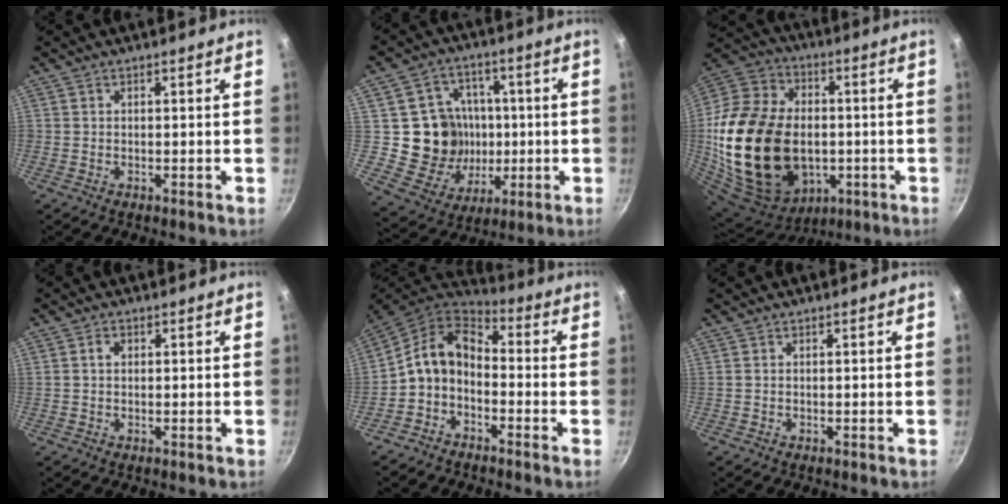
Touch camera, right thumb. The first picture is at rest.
{"total": 14.8, "force": [0.2, 13.7, 5.7], "torque": [-0.056, 0.010, 0.010]}
{"total": 31.8, "force": [-3.0, 22.2, 22.5], "torque": [-0.432, 0.025, -0.037]}
{"total": 1.4, "force": [0.3, 1.1, 0.9], "torque": [-0.012, 0.006, 0.004]}
{"total": 10.7, "force": [-2.2, 7.5, 7.3], "torque": [-0.133, 0.059, -0.059]}
{"total": 0.0}